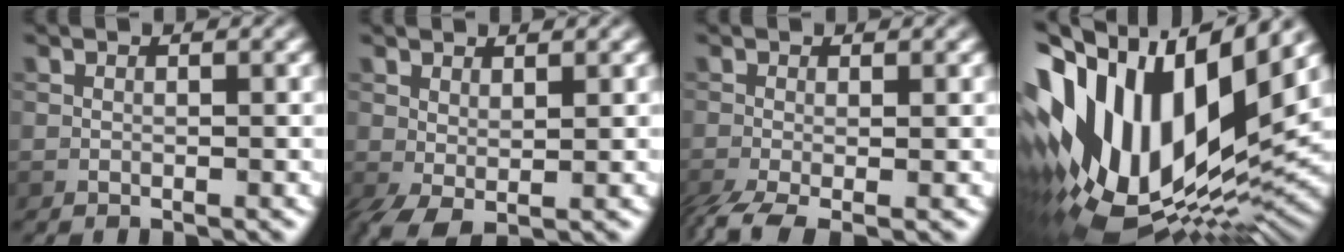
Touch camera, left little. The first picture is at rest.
{"total": 2.4, "force": [0.2, 1.1, 2.1], "torque": [-0.051, -0.002, 0.005]}
{"total": 3.9, "force": [-1.9, 1.4, 3.2], "torque": [-0.068, -0.014, -0.039]}
{"total": 17.9, "force": [0.8, 9.3, 15.3], "torque": [-0.285, 0.019, 0.003]}